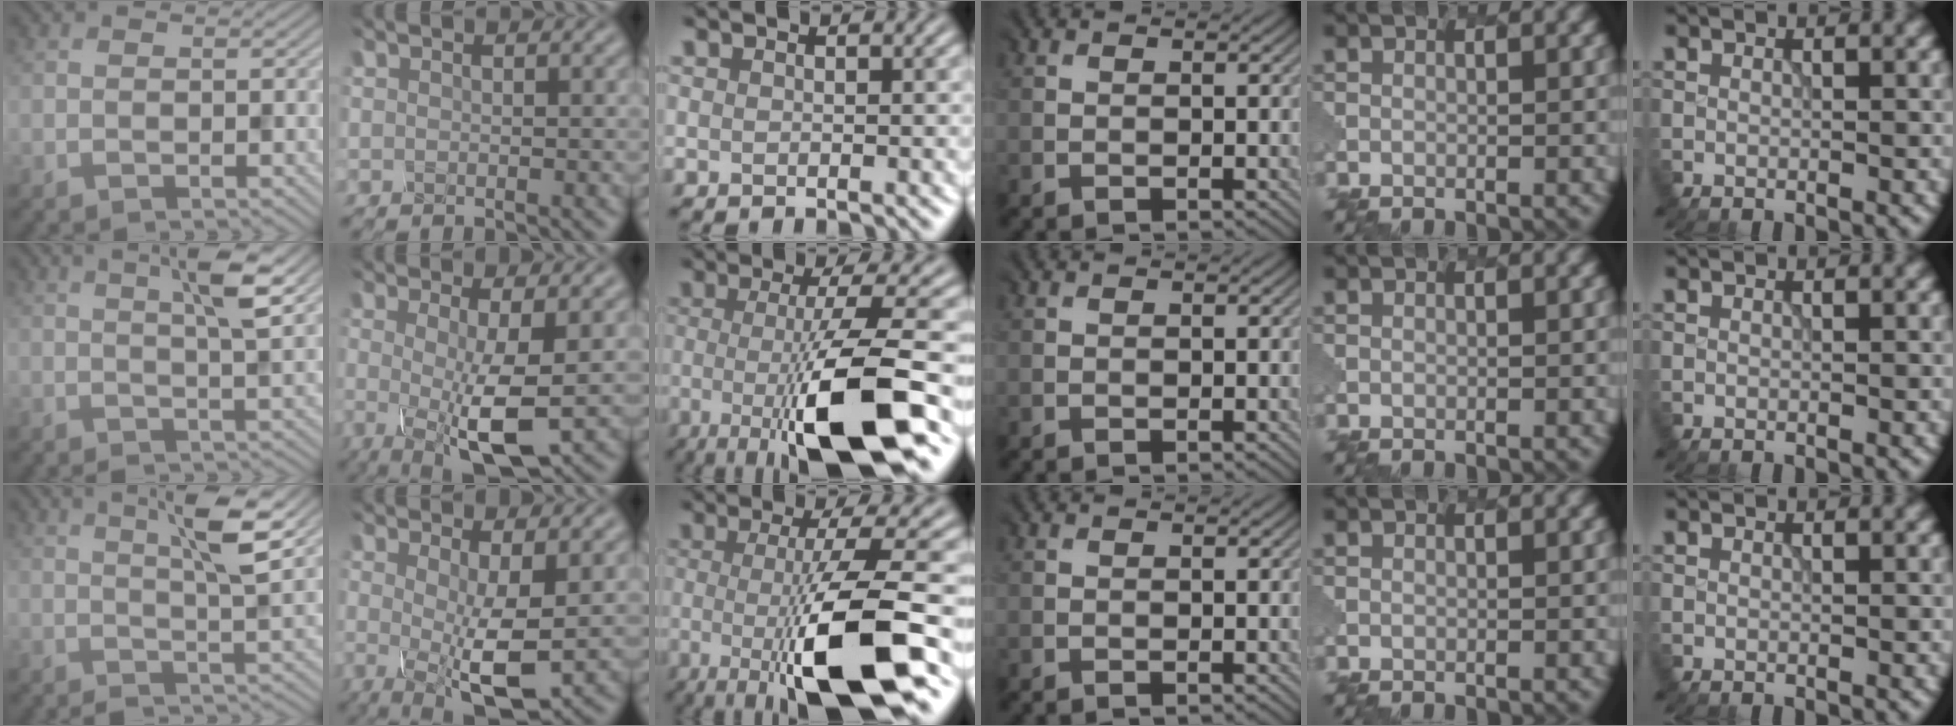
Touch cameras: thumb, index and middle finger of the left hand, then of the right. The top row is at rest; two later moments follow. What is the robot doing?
{"motion": "disassemble", "object": "battery cover"}